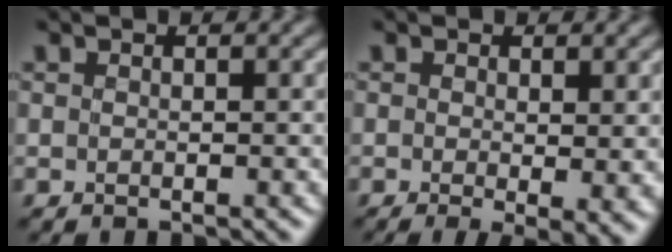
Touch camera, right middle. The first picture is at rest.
{"total": 3.1, "force": [0.1, 0.7, 3.0], "torque": [-0.038, -0.015, 0.004]}